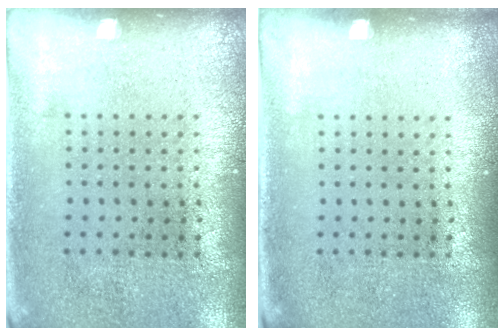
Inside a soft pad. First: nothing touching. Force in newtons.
{"total": 0.0}